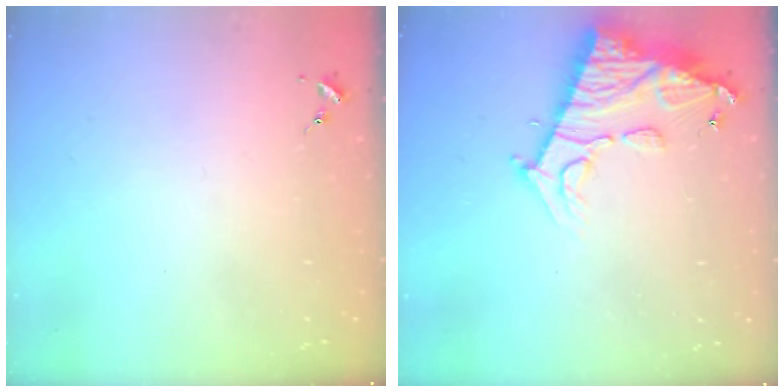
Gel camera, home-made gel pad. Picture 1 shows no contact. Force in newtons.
{"total": 15.0, "press": 14.9, "slide": 1.6}